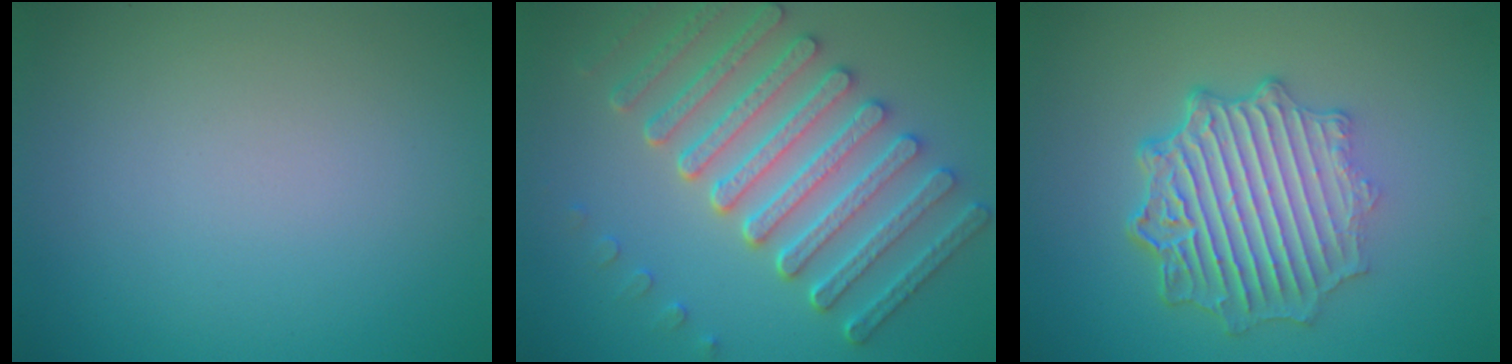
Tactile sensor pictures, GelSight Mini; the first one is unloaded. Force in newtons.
{"total": 7.7, "press": 6.1, "slide": 4.8}
{"total": 7.0, "press": 5.3, "slide": 4.6}